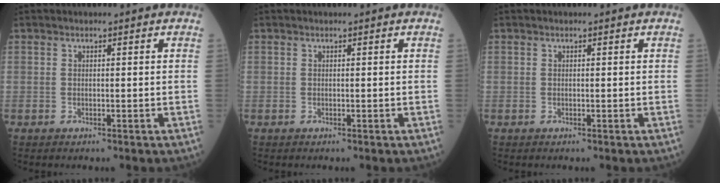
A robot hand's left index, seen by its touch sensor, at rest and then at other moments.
{"total": 0.0}
{"total": 0.0}